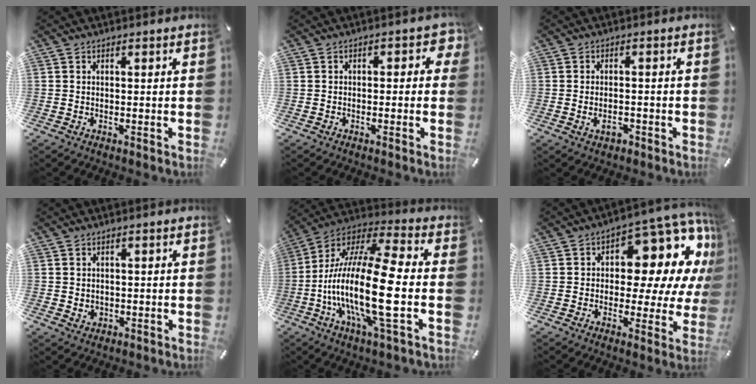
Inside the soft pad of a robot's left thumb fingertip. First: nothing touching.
{"total": 3.1, "force": [-0.4, 2.0, 2.3], "torque": [-0.030, 0.007, -0.013]}
{"total": 3.4, "force": [-1.4, 2.1, 2.3], "torque": [-0.038, 0.000, -0.024]}
{"total": 1.7, "force": [0.5, 1.6, 0.3], "torque": [-0.002, -0.002, 0.007]}
{"total": 23.3, "force": [-4.1, 6.6, 22.0], "torque": [-0.477, -0.014, -0.078]}
{"total": 16.0, "force": [7.1, 8.7, 11.4], "torque": [-0.135, -0.066, 0.114]}